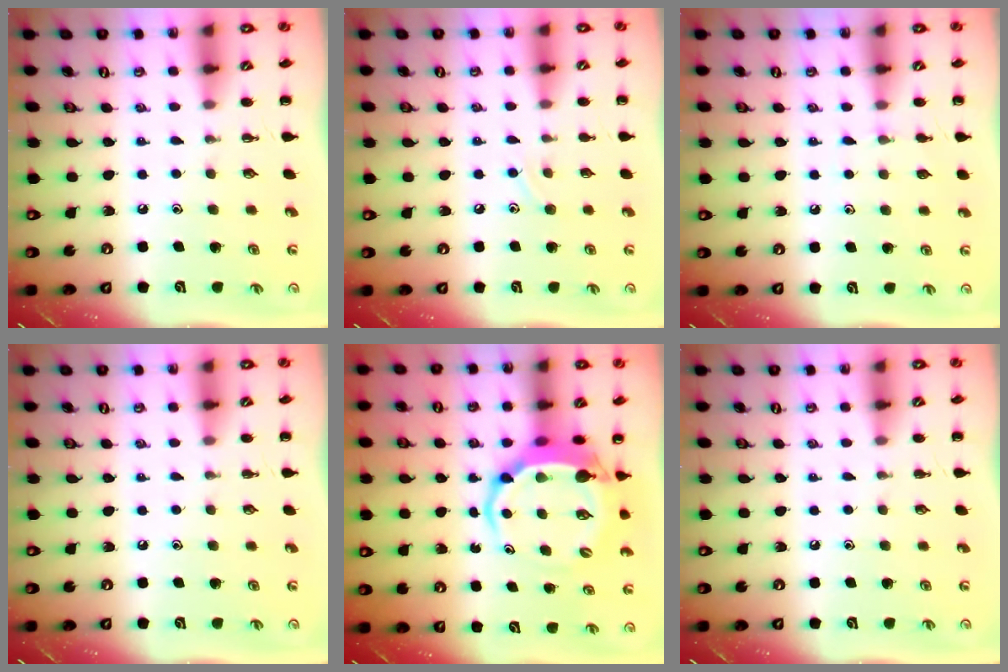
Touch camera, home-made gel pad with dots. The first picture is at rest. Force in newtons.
{"total": 6.1, "press": 5.9, "slide": 1.7}
{"total": 4.2, "press": 3.9, "slide": 1.6}
{"total": 0.0}
{"total": 6.6, "press": 6.6, "slide": 1.1}
{"total": 0.0}